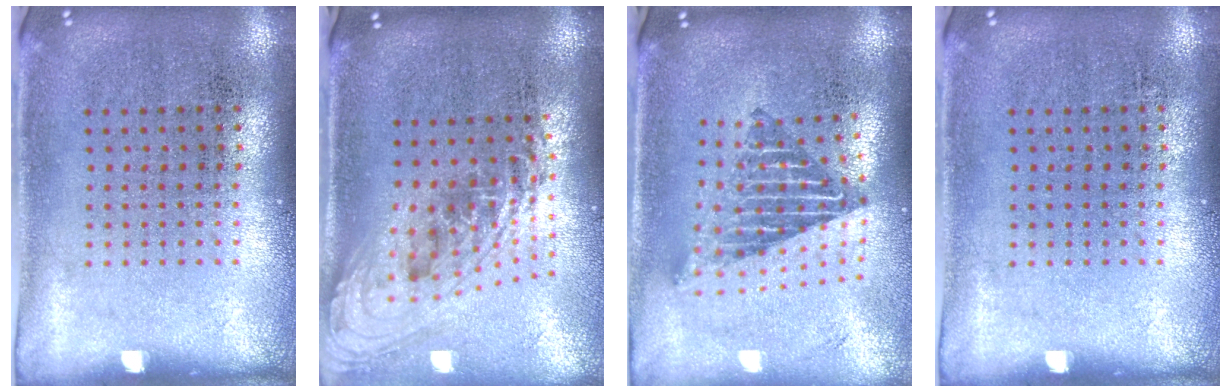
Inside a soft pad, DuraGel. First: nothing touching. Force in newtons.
{"total": 2.3, "press": 1.7, "slide": 1.6}
{"total": 2.2, "press": 1.6, "slide": 1.4}
{"total": 0.0}